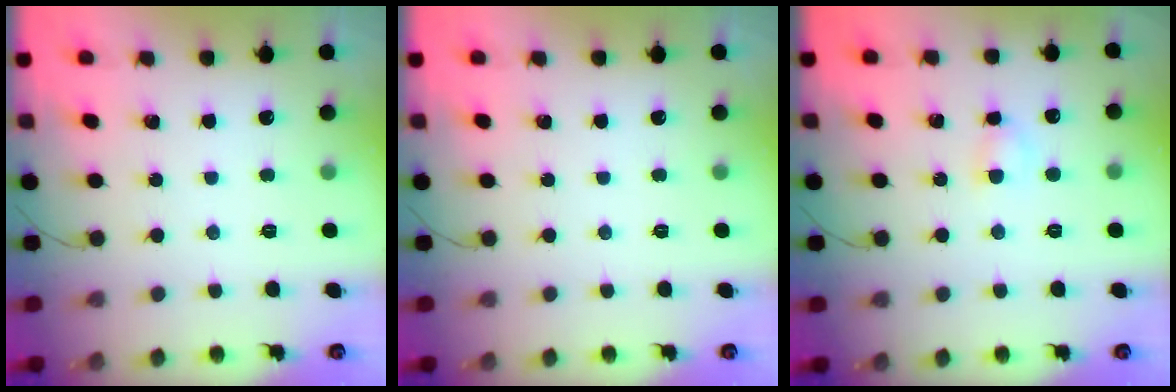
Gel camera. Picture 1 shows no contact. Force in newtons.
{"total": 0.0}
{"total": 3.5, "press": 3.3, "slide": 1.2}